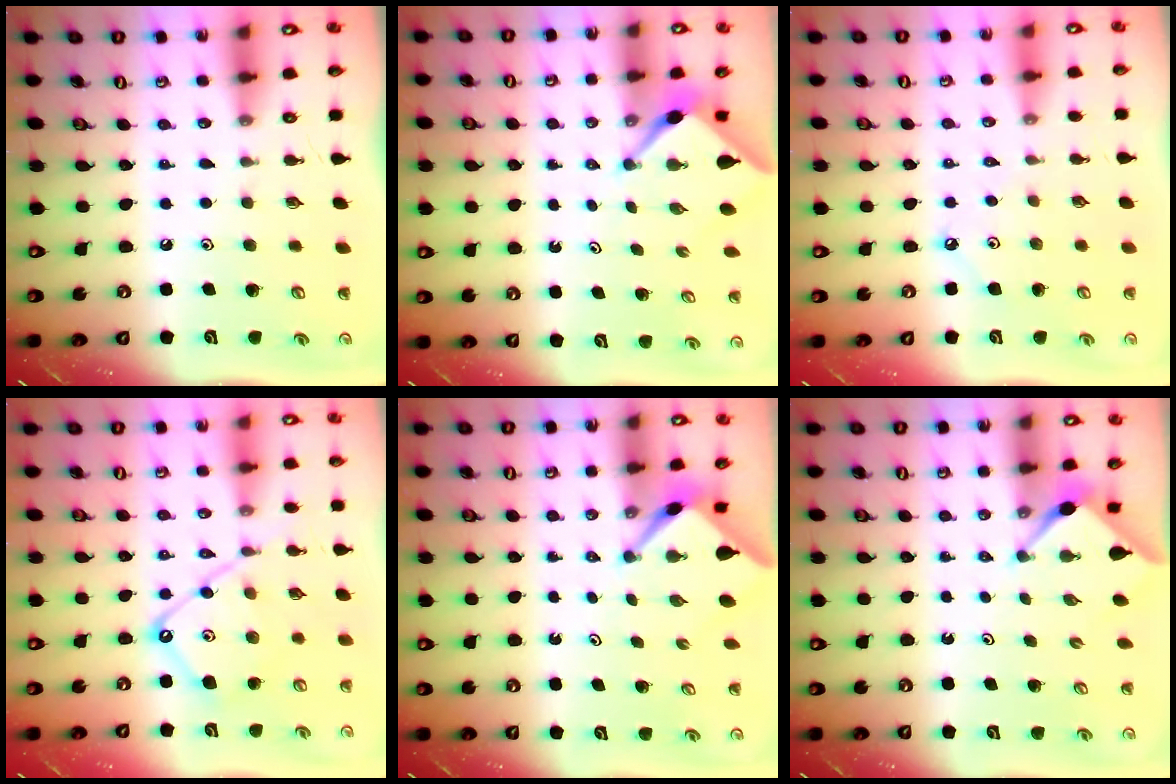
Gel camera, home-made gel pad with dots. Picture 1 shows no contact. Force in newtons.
{"total": 2.2, "press": 2.2, "slide": 0.3}
{"total": 3.0, "press": 3.0, "slide": 0.2}
{"total": 12.1, "press": 12.1, "slide": 1.2}
{"total": 2.7, "press": 2.6, "slide": 0.2}
{"total": 2.9, "press": 2.9, "slide": 0.3}